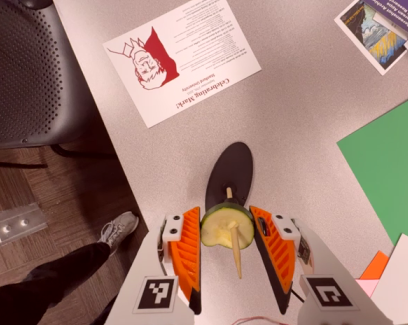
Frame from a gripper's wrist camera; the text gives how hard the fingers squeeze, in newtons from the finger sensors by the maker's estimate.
{"total": 4.6, "left": 4.0, "right": 5.1}